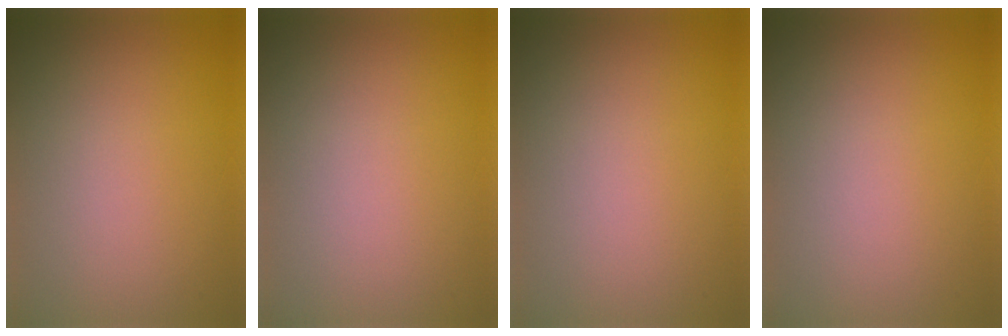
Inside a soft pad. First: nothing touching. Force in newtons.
{"total": 0.0}
{"total": 0.0}
{"total": 0.0}